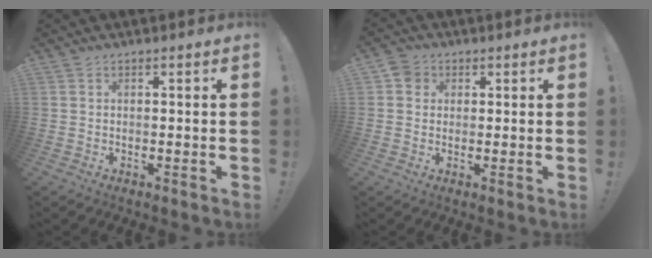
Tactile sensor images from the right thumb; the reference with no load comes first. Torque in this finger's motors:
{"motor_torque": [0.02, 0.20, 0.07, -0.10, 0.00]}